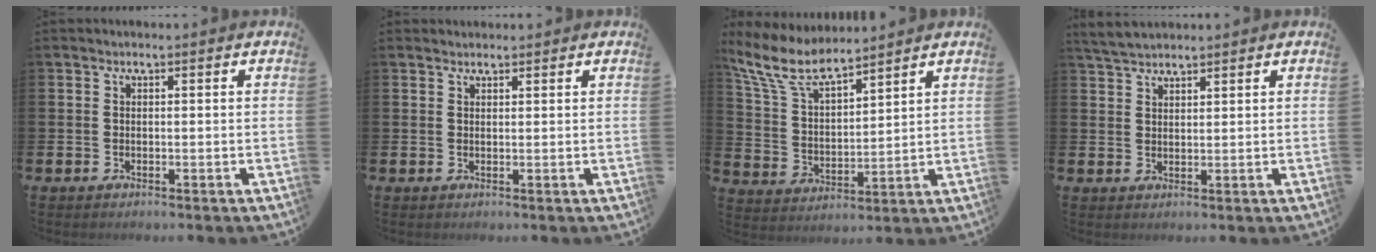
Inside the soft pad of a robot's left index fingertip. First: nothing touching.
{"total": 1.2, "force": [1.2, 0.4, 0.0], "torque": [0.007, 0.001, 0.021]}
{"total": 8.2, "force": [7.3, 2.0, 3.0], "torque": [-0.096, -0.034, 0.133]}
{"total": 3.4, "force": [3.3, 0.6, 0.7], "torque": [-0.021, -0.008, 0.062]}